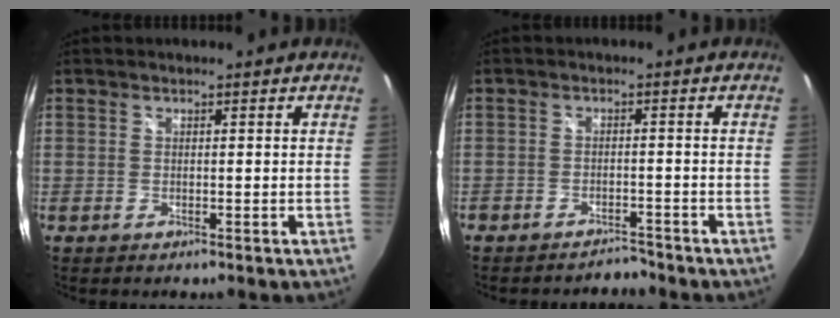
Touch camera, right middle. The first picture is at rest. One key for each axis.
{"total": 3.2, "fx": -3.0, "fy": 0.9, "fz": 0.1, "tx": -0.006, "ty": 0.003, "tz": -0.048}